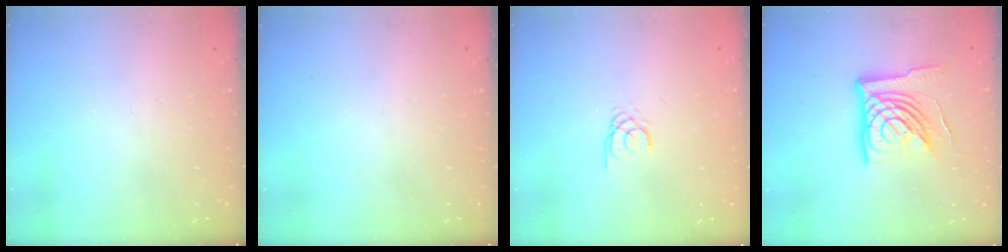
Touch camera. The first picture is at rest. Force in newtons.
{"total": 0.0}
{"total": 1.7, "press": 1.7, "slide": 0.2}
{"total": 19.8, "press": 19.7, "slide": 2.5}